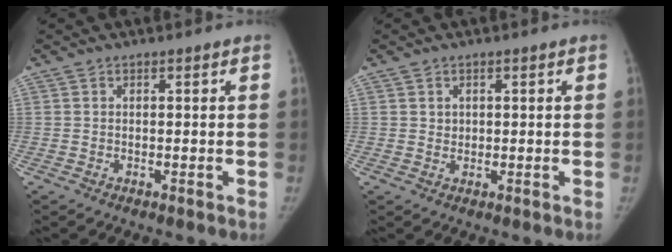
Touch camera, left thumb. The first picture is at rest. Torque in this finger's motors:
{"motor_torque": [-0.26, -0.24, 0.50, -0.08, -0.04]}